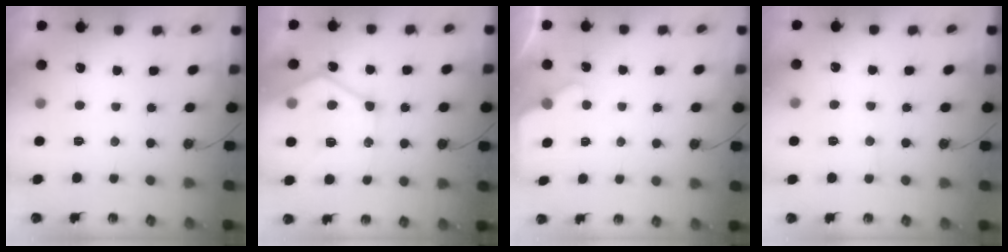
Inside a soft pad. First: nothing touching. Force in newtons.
{"total": 16.7, "press": 16.6, "slide": 1.6}
{"total": 1.7, "press": 1.7, "slide": 0.3}
{"total": 6.2, "press": 6.2, "slide": 0.4}